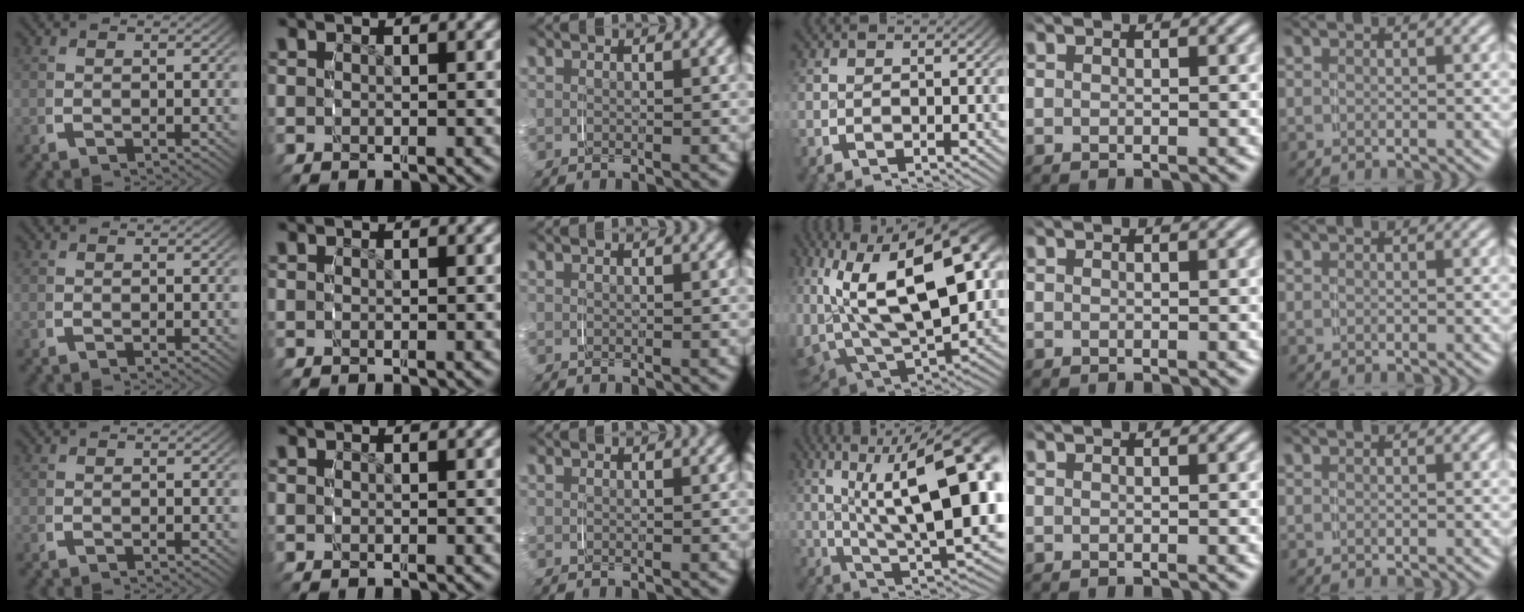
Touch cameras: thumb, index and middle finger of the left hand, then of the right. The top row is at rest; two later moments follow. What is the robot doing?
{"motion": "grasp_and_lifting", "object": "glasses case"}